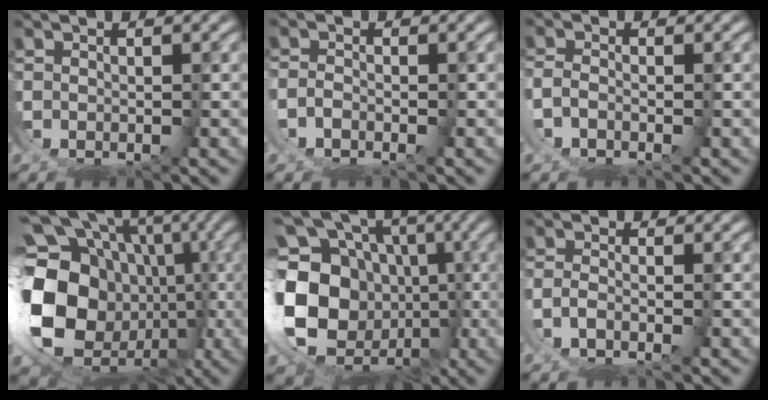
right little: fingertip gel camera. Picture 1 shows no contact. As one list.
[{"total": 1.0, "force": [-0.9, -0.2, 0.2], "torque": [0.000, 0.001, -0.020]}, {"total": 1.0, "force": [-0.9, 0.0, 0.5], "torque": [-0.006, 0.001, -0.020]}, {"total": 17.8, "force": [-2.2, 13.3, 11.7], "torque": [-0.239, -0.056, -0.019]}, {"total": 18.1, "force": [-1.9, 14.6, 10.5], "torque": [-0.236, -0.053, -0.025]}, {"total": 1.1, "force": [-0.9, -0.4, 0.5], "torque": [-0.006, 0.000, -0.017]}]